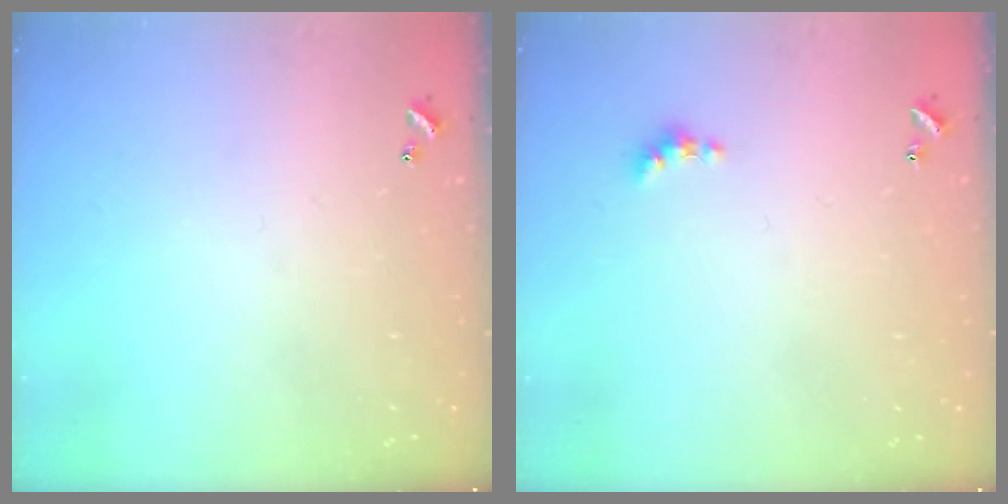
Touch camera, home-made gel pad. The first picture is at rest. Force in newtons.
{"total": 2.3, "press": 2.3, "slide": 0.5}